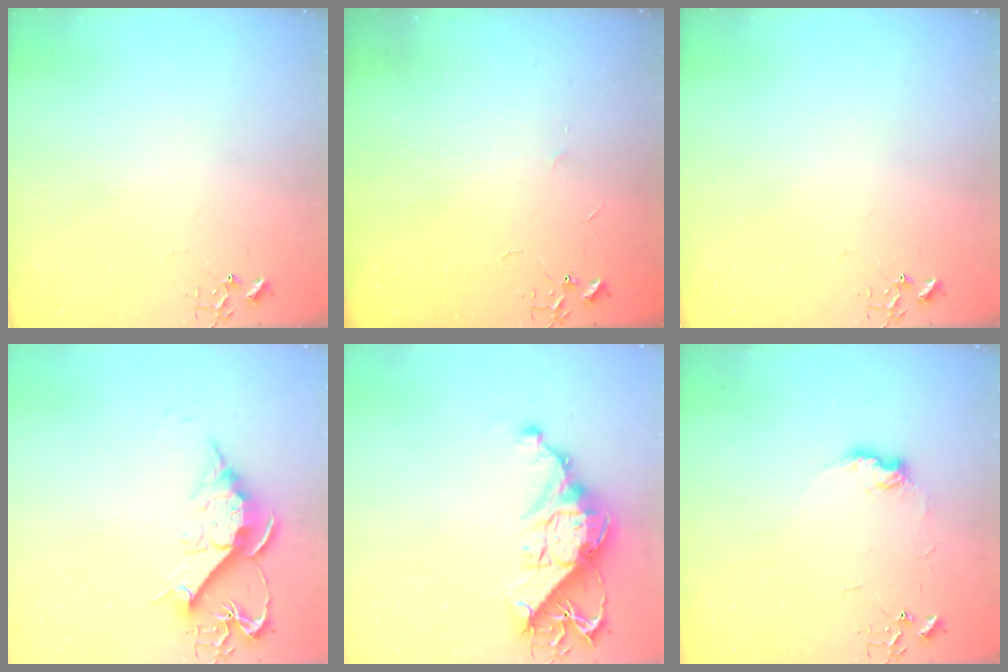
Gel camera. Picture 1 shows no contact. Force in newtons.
{"total": 2.1, "press": 2.1, "slide": 0.4}
{"total": 0.0}
{"total": 11.6, "press": 11.6, "slide": 0.2}
{"total": 14.8, "press": 14.7, "slide": 1.5}
{"total": 8.4, "press": 8.4, "slide": 0.1}